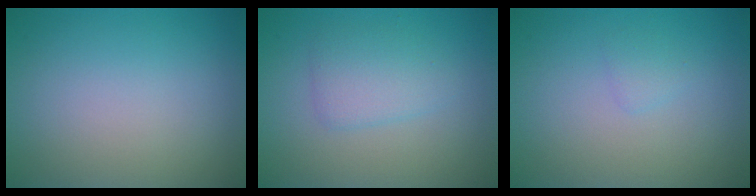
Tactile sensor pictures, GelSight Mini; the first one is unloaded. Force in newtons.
{"total": 2.5, "press": 2.5, "slide": 0.1}
{"total": 0.8, "press": 0.8, "slide": 0.0}